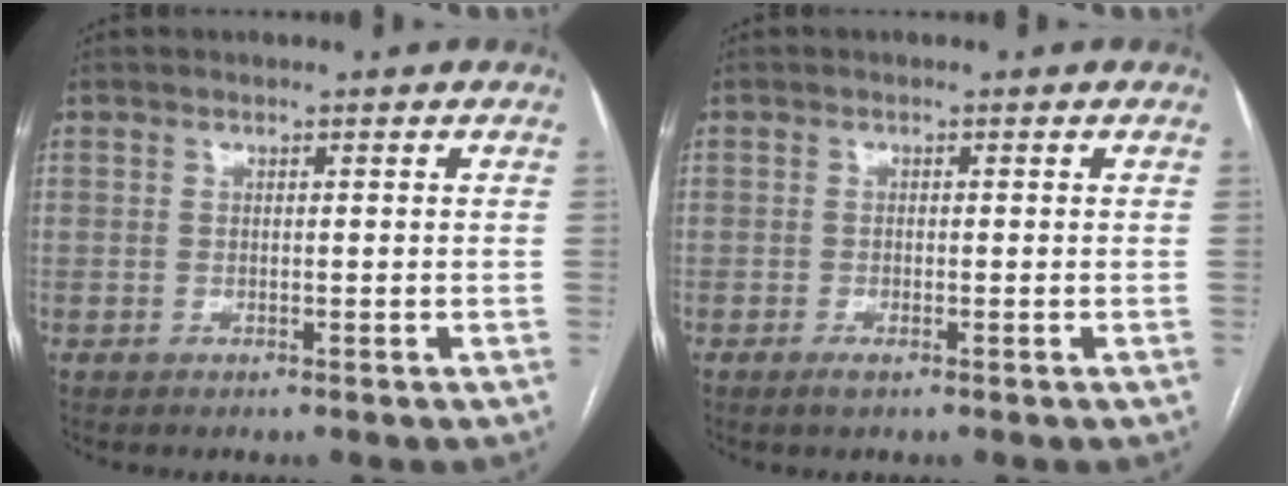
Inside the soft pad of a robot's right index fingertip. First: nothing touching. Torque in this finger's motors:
{"motor_torque": [0.30, 0.10, 0.05, 0.02]}